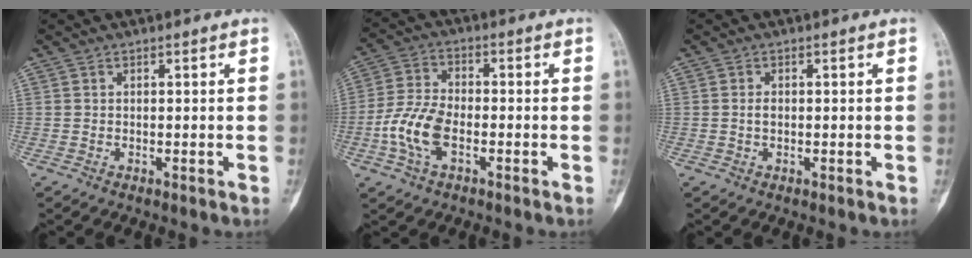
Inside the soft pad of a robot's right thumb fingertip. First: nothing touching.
{"total": 9.2, "force": [-2.9, 4.9, 7.2], "torque": [-0.157, 0.018, -0.060]}
{"total": 1.1, "force": [0.0, 0.7, 0.8], "torque": [-0.012, 0.002, -0.001]}